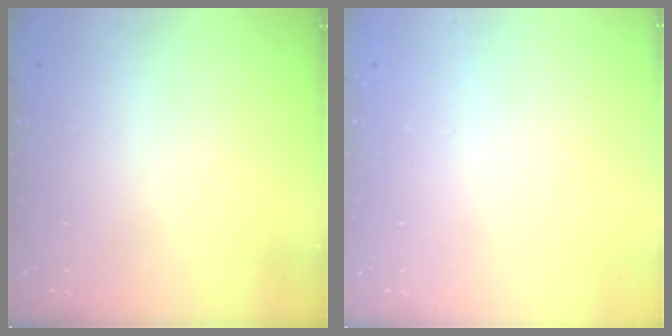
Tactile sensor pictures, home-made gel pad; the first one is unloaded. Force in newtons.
{"total": 2.6, "press": 2.6, "slide": 0.2}